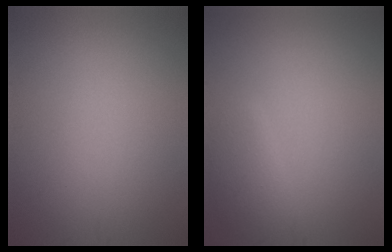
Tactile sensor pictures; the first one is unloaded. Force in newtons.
{"total": 2.4, "press": 2.4, "slide": 0.2}